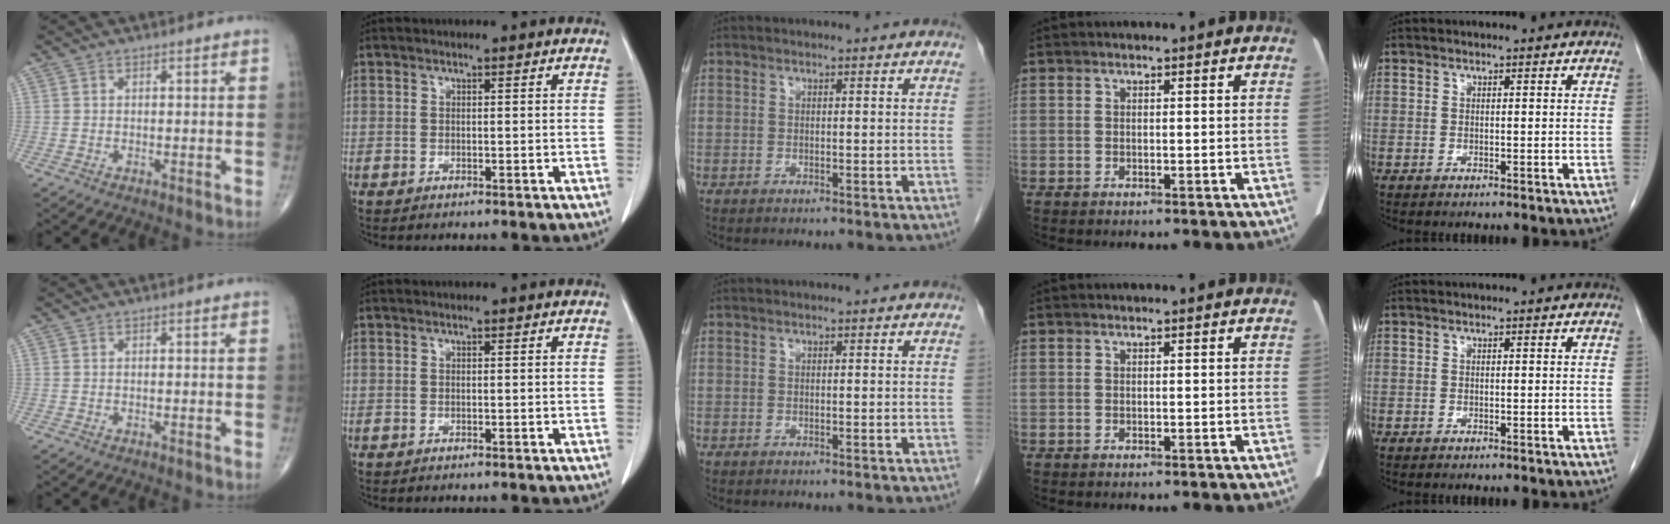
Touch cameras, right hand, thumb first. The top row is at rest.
{}